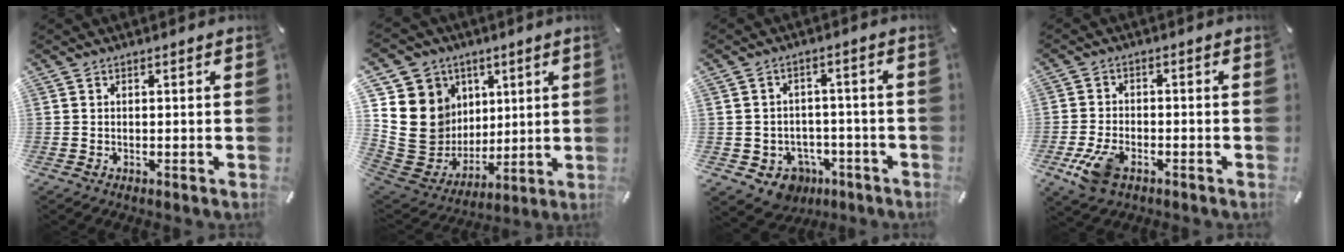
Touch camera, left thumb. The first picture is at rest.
{"total": 15.8, "force": [2.6, 15.2, 3.5], "torque": [-0.050, -0.036, 0.079]}
{"total": 6.9, "force": [-3.5, 5.7, 1.8], "torque": [-0.027, 0.025, -0.060]}
{"total": 7.8, "force": [-3.8, 4.3, 5.2], "torque": [-0.117, 0.008, -0.069]}